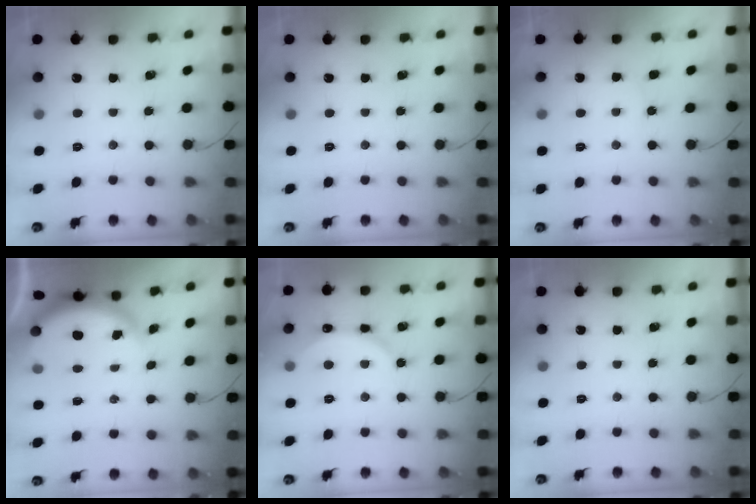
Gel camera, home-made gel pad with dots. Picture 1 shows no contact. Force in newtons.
{"total": 0.0}
{"total": 2.6, "press": 2.5, "slide": 0.6}
{"total": 4.0, "press": 3.7, "slide": 1.5}
{"total": 3.6, "press": 3.6, "slide": 0.4}
{"total": 0.0}